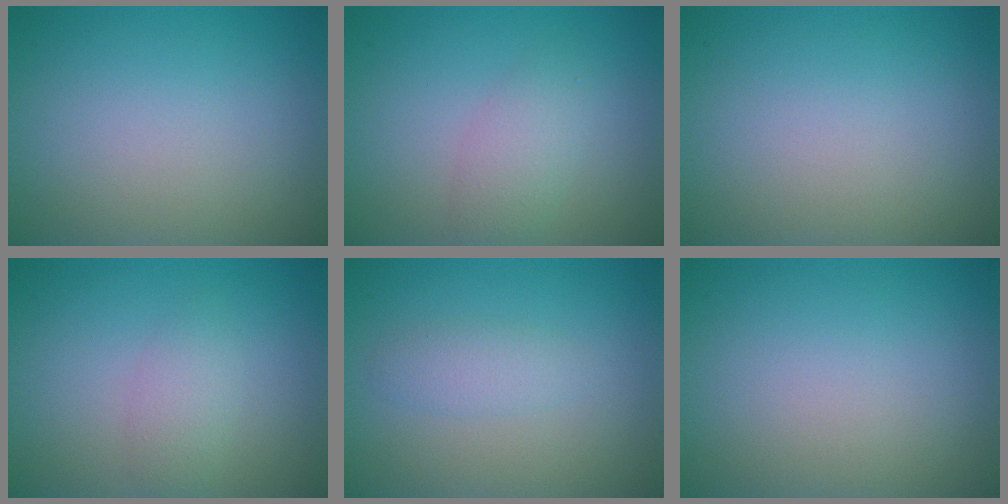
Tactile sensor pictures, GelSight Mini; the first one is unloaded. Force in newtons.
{"total": 2.3, "press": 2.3, "slide": 0.1}
{"total": 0.0}
{"total": 1.9, "press": 1.9, "slide": 0.1}
{"total": 1.6, "press": 1.6, "slide": 0.1}
{"total": 0.0}